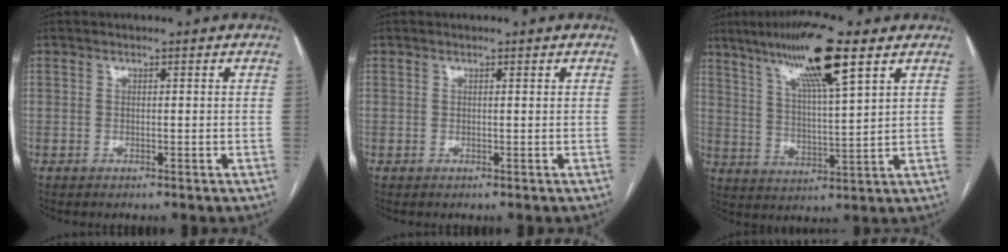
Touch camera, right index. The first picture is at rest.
{"total": 0.0}
{"total": 13.6, "force": [8.2, 0.8, 10.8], "torque": [-0.197, 0.012, 0.141]}